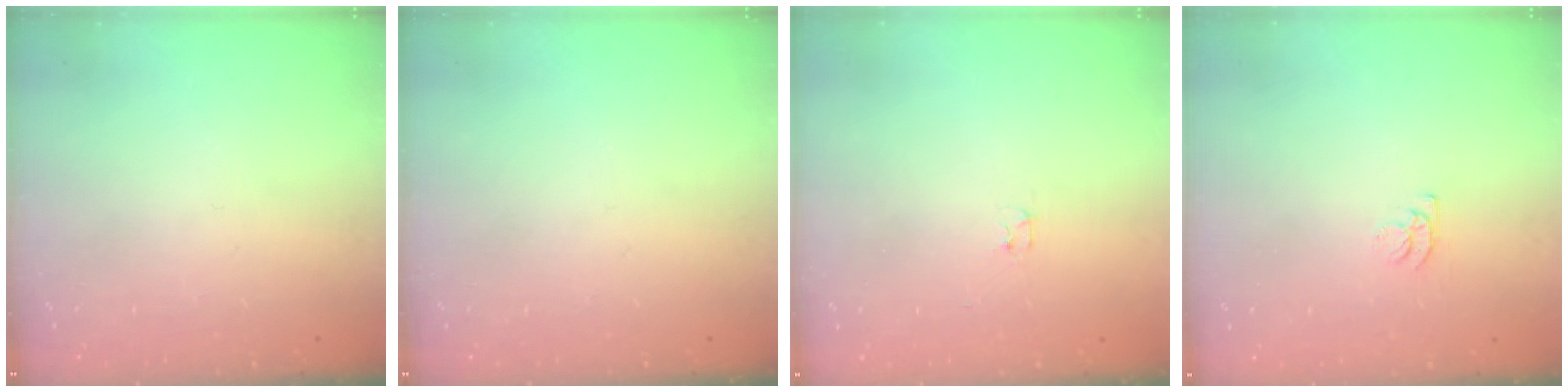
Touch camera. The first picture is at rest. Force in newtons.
{"total": 0.0}
{"total": 2.4, "press": 2.3, "slide": 0.4}
{"total": 4.3, "press": 4.2, "slide": 0.5}